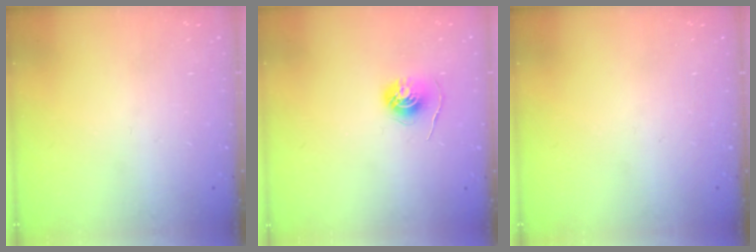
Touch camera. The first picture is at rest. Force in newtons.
{"total": 5.7, "press": 5.7, "slide": 0.5}
{"total": 0.0}